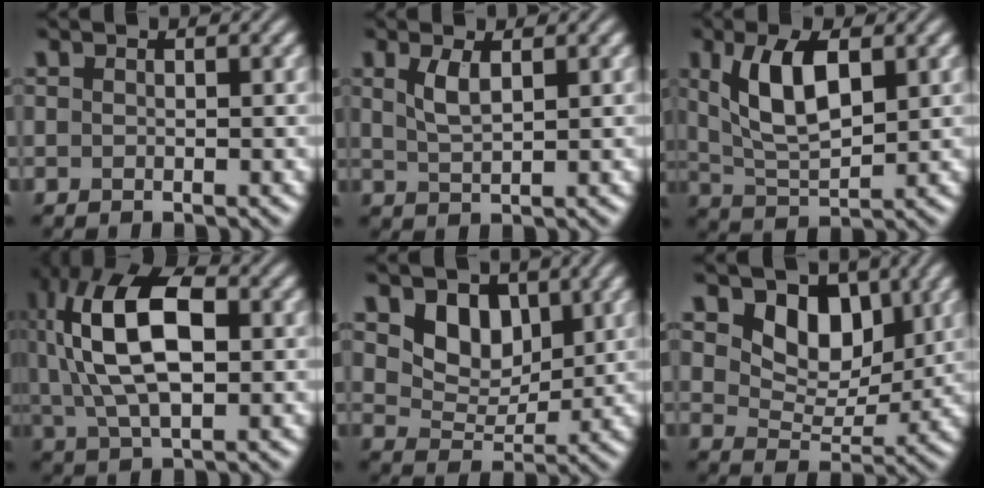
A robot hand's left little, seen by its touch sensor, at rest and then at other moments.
{"total": 2.4, "force": [1.0, 0.9, 2.0], "torque": [-0.045, -0.001, 0.023]}
{"total": 6.4, "force": [2.0, 2.9, 5.4], "torque": [-0.109, 0.002, 0.041]}
{"total": 12.0, "force": [2.1, 6.1, 10.1], "torque": [-0.201, 0.019, 0.032]}
{"total": 4.8, "force": [2.3, 3.3, 2.5], "torque": [-0.053, -0.021, 0.045]}
{"total": 5.3, "force": [2.4, 3.5, 3.2], "torque": [-0.058, -0.014, 0.034]}